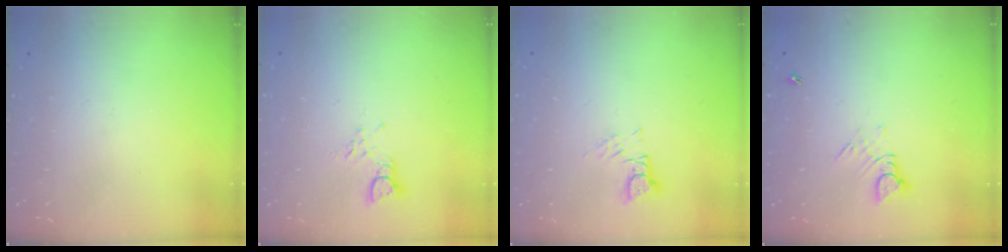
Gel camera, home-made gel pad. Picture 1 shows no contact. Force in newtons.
{"total": 3.3, "press": 3.3, "slide": 0.3}
{"total": 3.0, "press": 3.0, "slide": 0.4}
{"total": 3.9, "press": 3.9, "slide": 0.6}